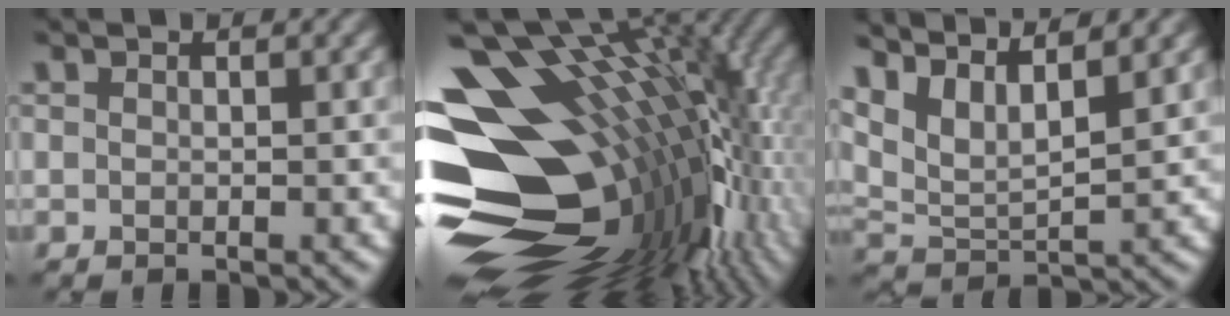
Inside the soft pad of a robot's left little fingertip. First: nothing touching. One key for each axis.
{"total": 19.1, "fx": -0.5, "fy": 11.0, "fz": 15.6, "tx": -0.270, "ty": 0.008, "tz": -0.001}
{"total": 5.4, "fx": 4.1, "fy": 1.2, "fz": 3.2, "tx": -0.078, "ty": 0.004, "tz": 0.079}